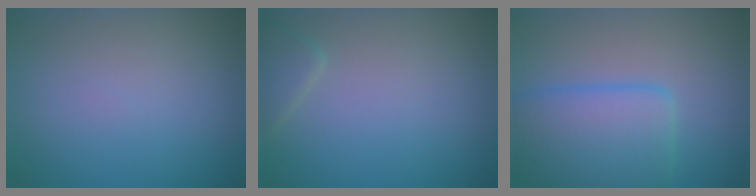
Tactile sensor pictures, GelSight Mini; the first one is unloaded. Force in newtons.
{"total": 0.9, "press": 0.9, "slide": 0.1}
{"total": 5.9, "press": 5.9, "slide": 0.2}